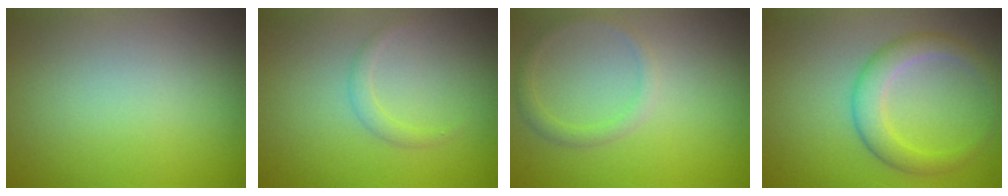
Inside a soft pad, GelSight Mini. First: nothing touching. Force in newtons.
{"total": 1.1, "press": 1.1, "slide": 0.1}
{"total": 1.5, "press": 1.5, "slide": 0.1}
{"total": 3.3, "press": 3.3, "slide": 0.1}